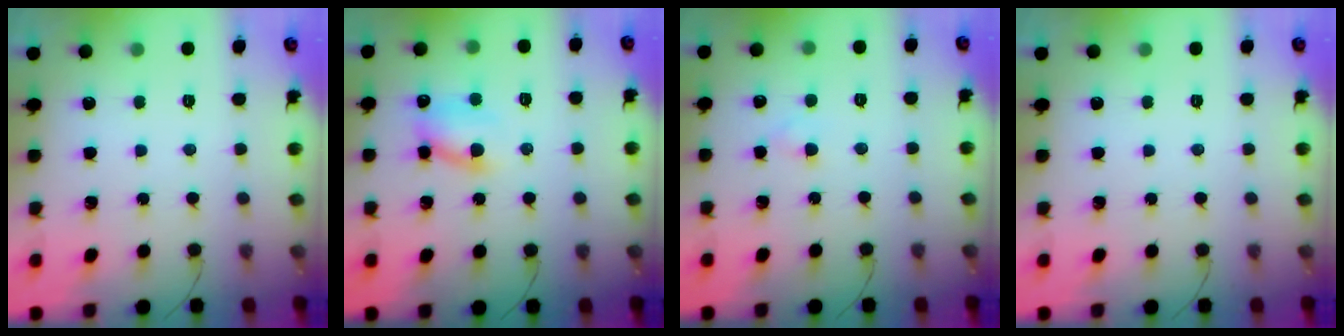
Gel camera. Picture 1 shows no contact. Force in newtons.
{"total": 8.7, "press": 8.7, "slide": 0.7}
{"total": 1.6, "press": 1.4, "slide": 0.9}
{"total": 0.0}